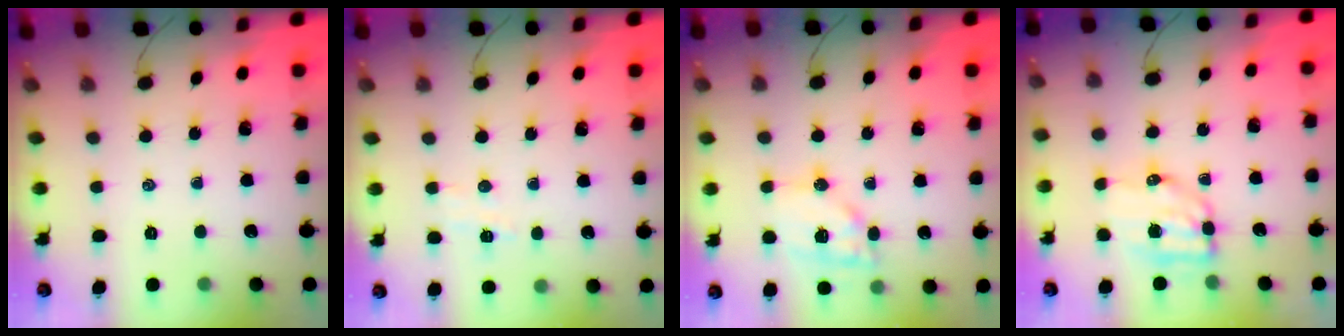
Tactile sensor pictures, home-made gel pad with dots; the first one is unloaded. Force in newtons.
{"total": 4.7, "press": 4.5, "slide": 1.3}
{"total": 13.1, "press": 13.0, "slide": 1.9}
{"total": 6.9, "press": 6.8, "slide": 1.2}